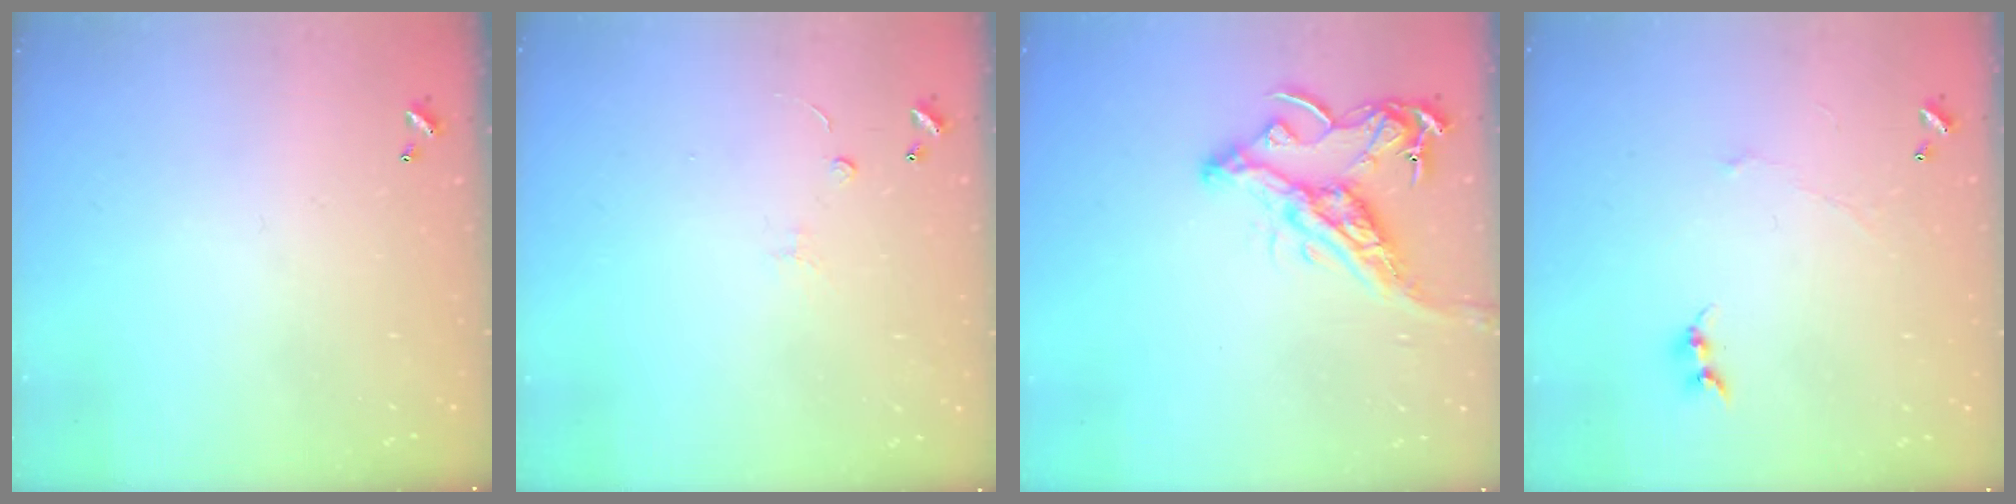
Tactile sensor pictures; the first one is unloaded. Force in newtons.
{"total": 1.6, "press": 1.5, "slide": 0.4}
{"total": 15.3, "press": 15.2, "slide": 1.8}
{"total": 0.0}